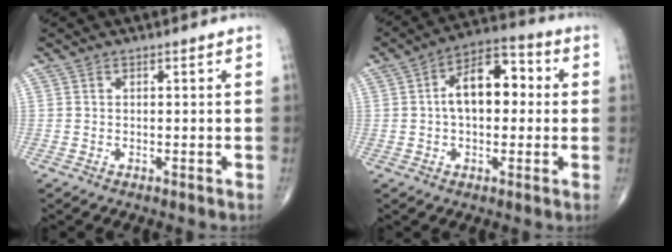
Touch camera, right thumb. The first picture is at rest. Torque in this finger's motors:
{"motor_torque": [0.18, 0.47, 1.02, 0.09, 0.05]}